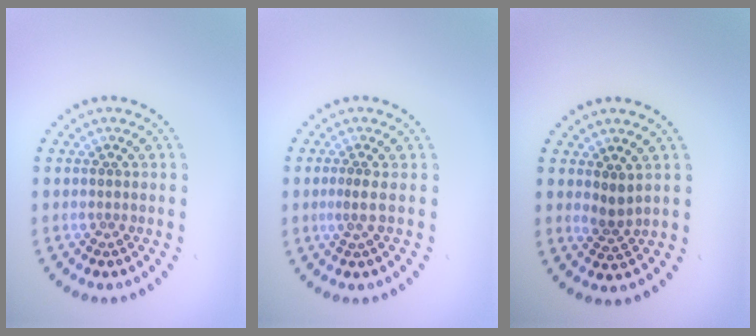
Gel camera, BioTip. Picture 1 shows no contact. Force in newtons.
{"total": 1.1, "press": 0.5, "slide": 0.9}
{"total": 1.5, "press": 1.3, "slide": 0.9}